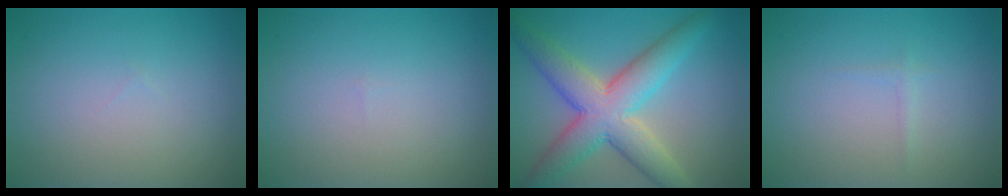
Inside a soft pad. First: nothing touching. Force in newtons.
{"total": 0.0}
{"total": 8.2, "press": 8.2, "slide": 0.5}
{"total": 0.6, "press": 0.6, "slide": 0.0}